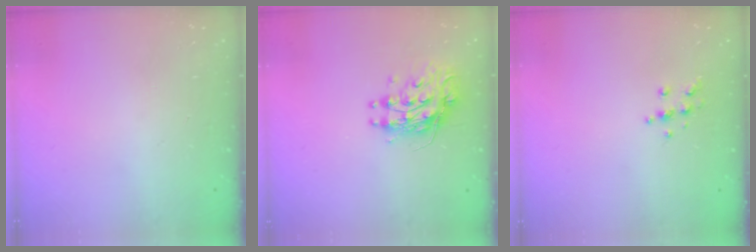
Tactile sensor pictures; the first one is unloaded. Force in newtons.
{"total": 10.3, "press": 10.3, "slide": 1.0}
{"total": 5.7, "press": 5.6, "slide": 1.1}